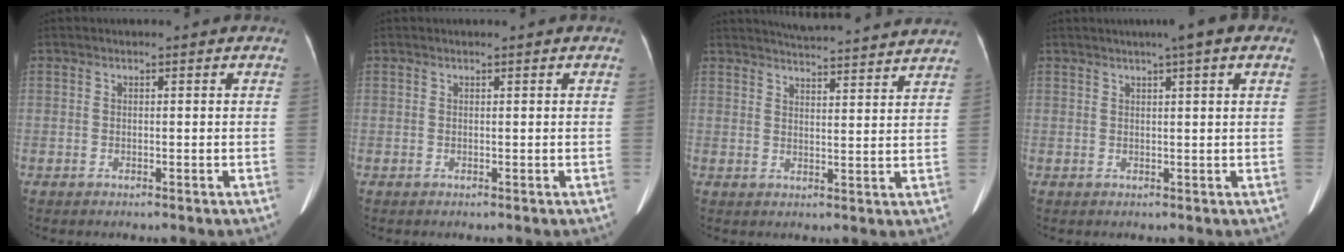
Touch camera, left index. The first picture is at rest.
{"total": 0.0}
{"total": 15.2, "force": [14.4, 1.0, 5.0], "torque": [-0.070, 0.011, 0.180]}
{"total": 4.7, "force": [2.8, 0.0, 3.8], "torque": [-0.050, 0.023, 0.037]}